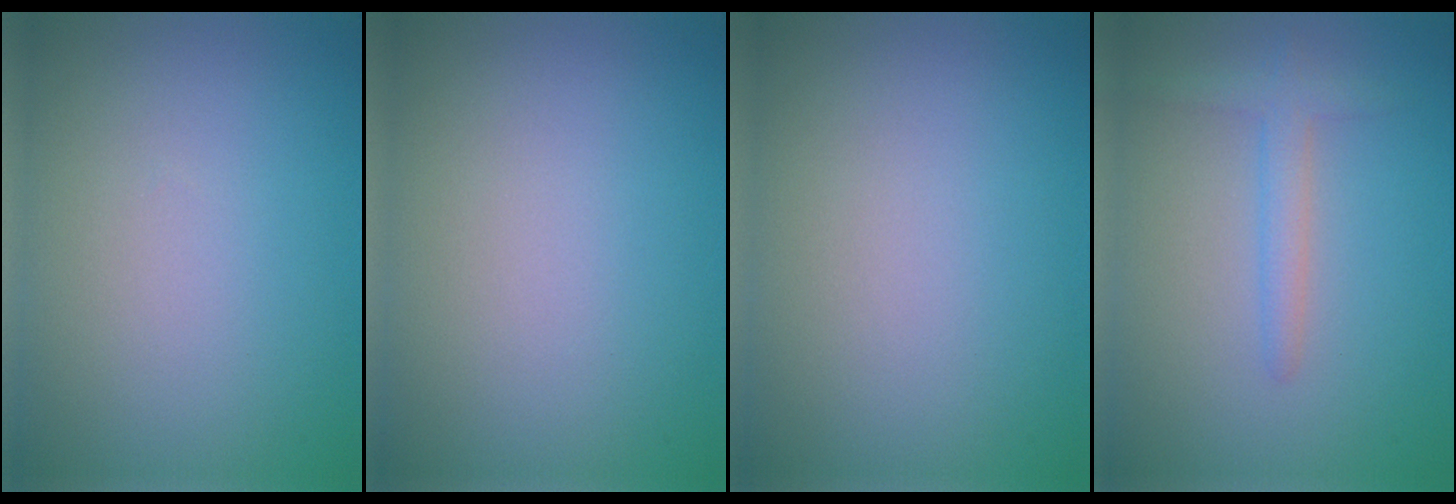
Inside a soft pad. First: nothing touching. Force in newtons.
{"total": 0.0}
{"total": 0.0}
{"total": 2.1, "press": 2.1, "slide": 0.2}